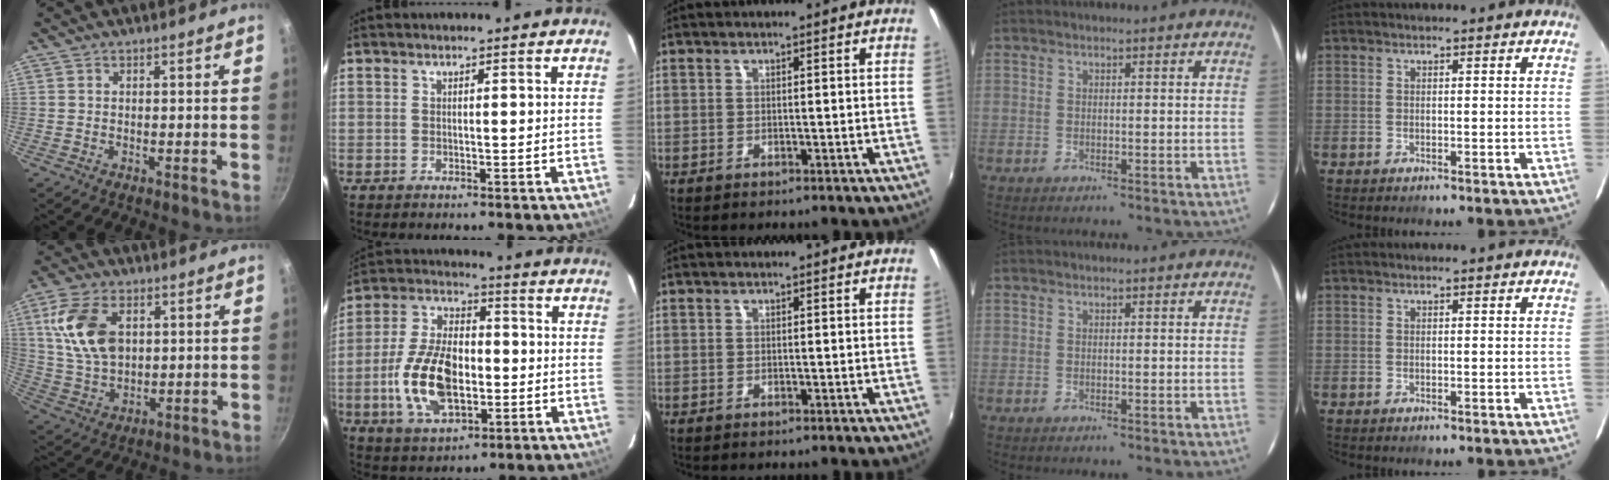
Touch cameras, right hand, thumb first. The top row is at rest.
{"thumb": {"total": 13.5, "force": [3.6, 8.5, 9.9], "torque": [-0.175, -0.012, 0.075]}, "index": {"total": 15.8, "force": [-3.4, 8.9, 12.6], "torque": [-0.259, 0.006, -0.053]}}